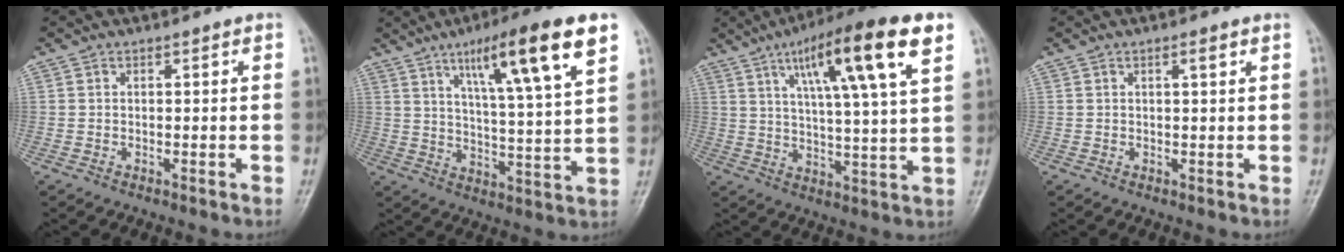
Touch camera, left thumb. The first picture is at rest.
{"total": 17.2, "force": [9.0, 2.2, 14.5], "torque": [-0.222, -0.030, 0.140]}
{"total": 18.6, "force": [8.7, 2.8, 16.2], "torque": [-0.249, -0.015, 0.134]}
{"total": 1.5, "force": [0.7, 0.2, 1.3], "torque": [-0.022, -0.002, 0.011]}